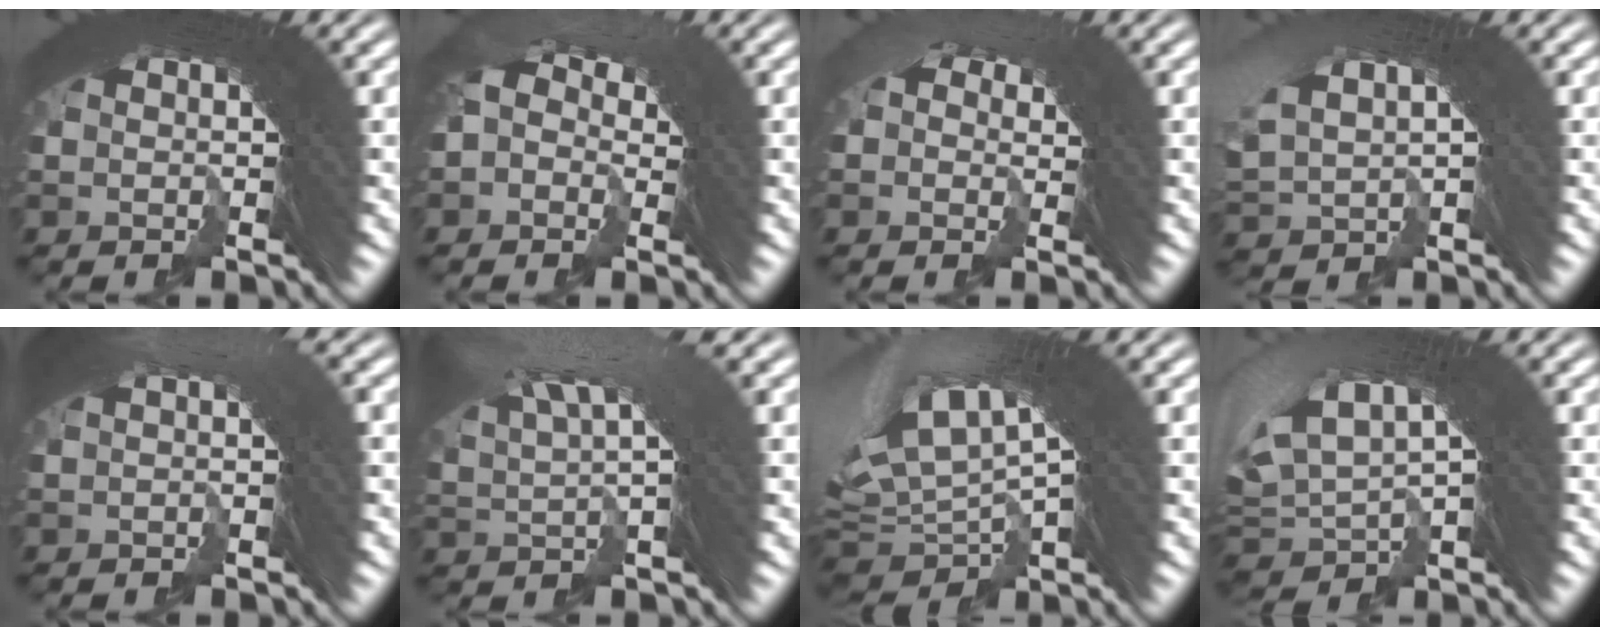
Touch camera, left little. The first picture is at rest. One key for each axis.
{"total": 2.5, "fx": -0.4, "fy": 2.4, "fz": -0.6, "tx": 0.003, "ty": 0.007, "tz": -0.015}
{"total": 2.3, "fx": -1.2, "fy": 1.0, "fz": -1.7, "tx": 0.028, "ty": -0.006, "tz": -0.025}
{"total": 2.8, "fx": 2.5, "fy": 1.1, "fz": 0.3, "tx": 0.002, "ty": 0.015, "tz": 0.045}
{"total": 2.2, "fx": -0.8, "fy": -0.3, "fz": 2.0, "tx": -0.027, "ty": 0.006, "tz": -0.019}
{"total": 5.2, "fx": 3.7, "fy": -0.3, "fz": 3.6, "tx": -0.052, "ty": 0.026, "tz": 0.062}
{"total": 4.5, "fx": 2.4, "fy": 2.6, "fz": 2.8, "tx": -0.062, "ty": 0.006, "tz": 0.051}
{"total": 4.5, "fx": 2.9, "fy": 2.9, "fz": 1.9, "tx": -0.045, "ty": 0.008, "tz": 0.053}